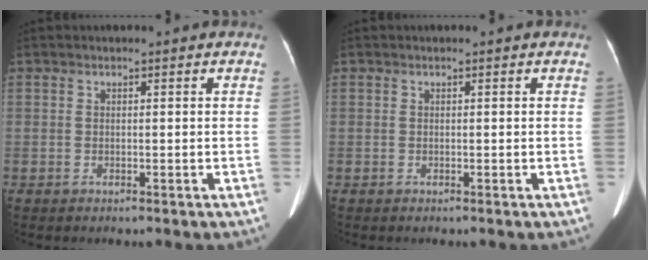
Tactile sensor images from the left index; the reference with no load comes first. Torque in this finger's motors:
{"motor_torque": [0.00, 0.00, 0.00, 0.00]}